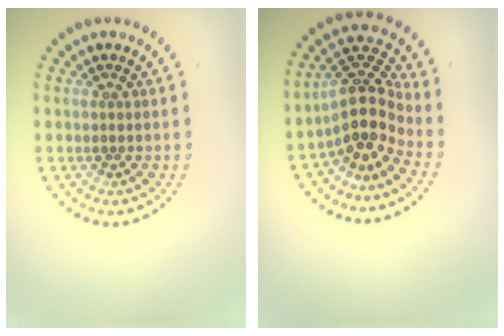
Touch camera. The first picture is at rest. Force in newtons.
{"total": 4.5, "press": 3.3, "slide": 3.0}